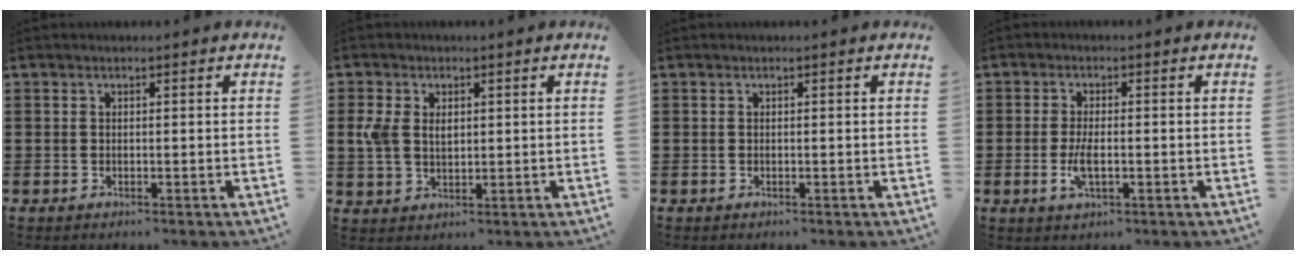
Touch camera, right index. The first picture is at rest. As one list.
[{"total": 4.0, "force": [0.9, 2.7, 2.8], "torque": [-0.078, 0.004, 0.010]}, {"total": 0.0}, {"total": 3.5, "force": [-0.8, 1.2, 3.2], "torque": [-0.070, -0.002, -0.017]}]